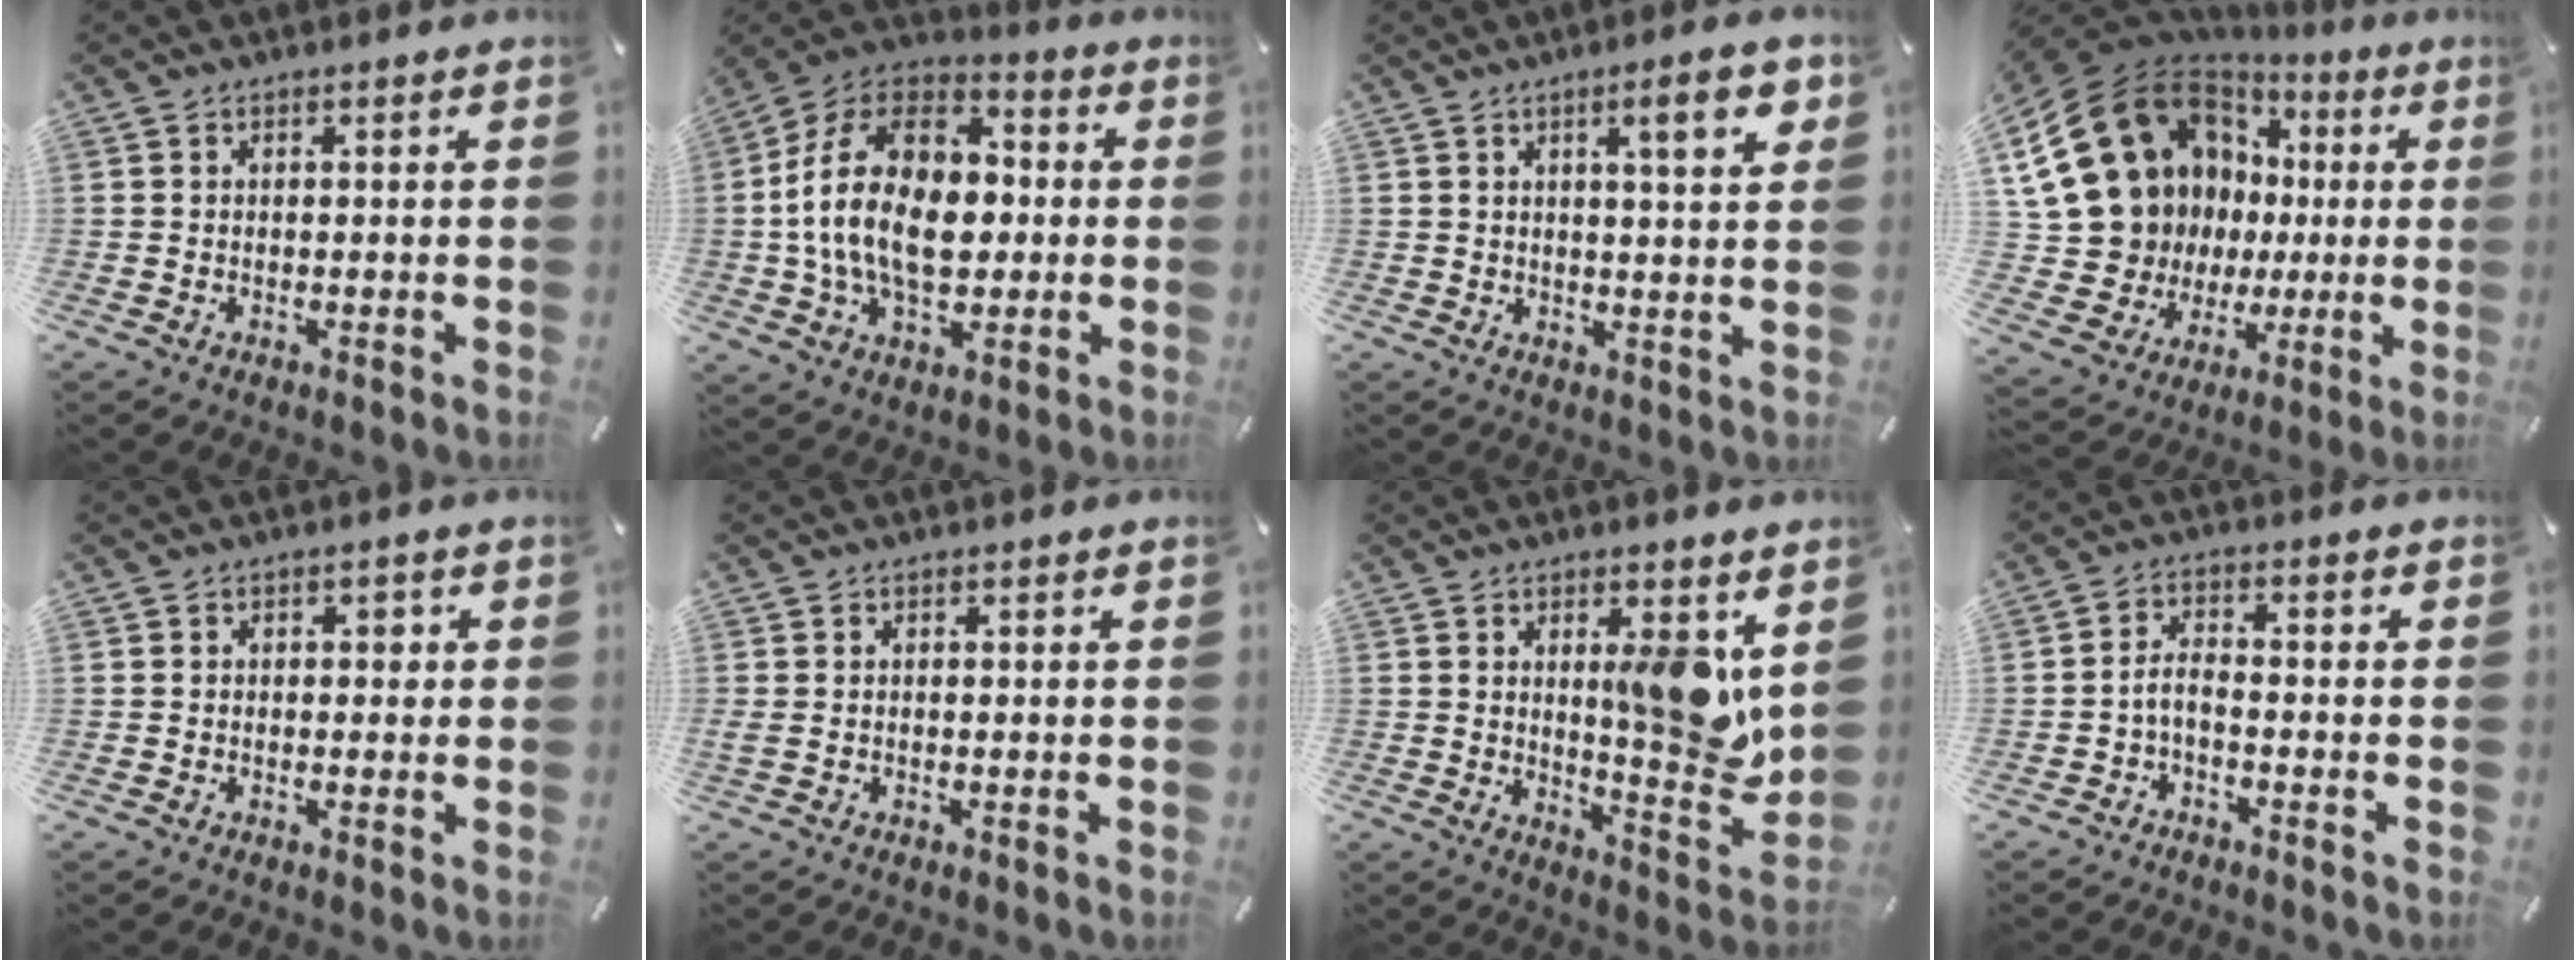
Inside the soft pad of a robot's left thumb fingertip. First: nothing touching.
{"total": 20.8, "force": [-1.8, 13.9, 15.3], "torque": [-0.313, 0.017, -0.036]}
{"total": 8.7, "force": [4.0, 1.8, 7.5], "torque": [-0.110, -0.009, 0.057]}
{"total": 22.9, "force": [6.0, 18.9, 11.4], "torque": [-0.246, -0.046, 0.153]}
{"total": 1.8, "force": [0.2, 1.4, 1.1], "torque": [-0.007, 0.002, -0.004]}
{"total": 0.9, "force": [0.2, 0.3, 0.9], "torque": [-0.017, 0.000, 0.003]}
{"total": 11.0, "force": [4.1, 3.3, 9.7], "torque": [-0.115, -0.044, 0.062]}
{"total": 3.7, "force": [-1.9, 1.5, 2.8], "torque": [-0.063, 0.008, -0.039]}